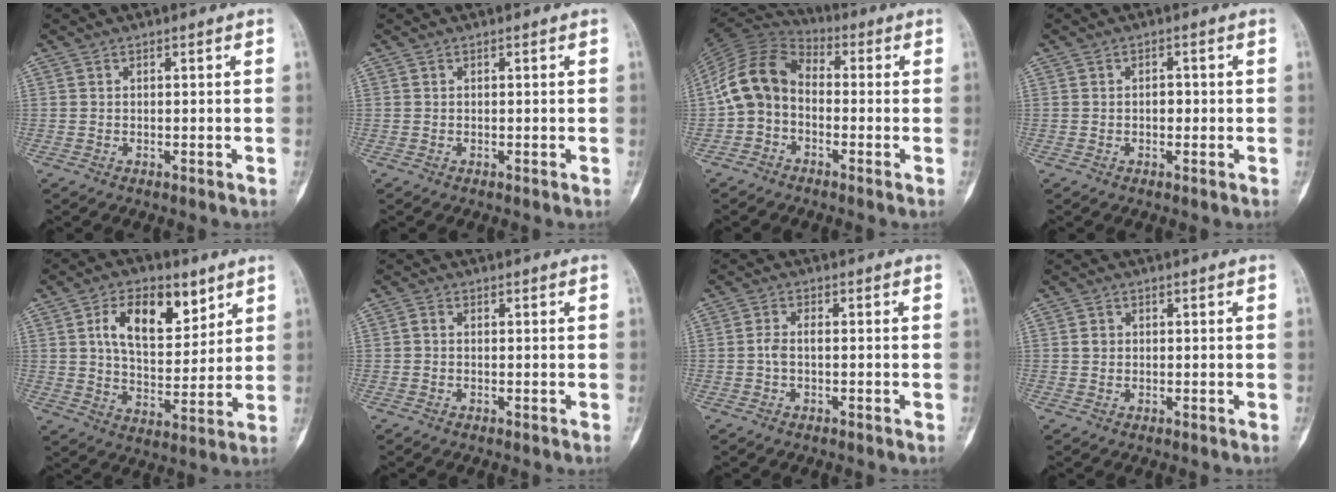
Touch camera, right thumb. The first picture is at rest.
{"total": 0.0}
{"total": 10.9, "force": [-1.6, 8.2, 7.0], "torque": [-0.130, 0.040, -0.049]}
{"total": 1.6, "force": [-0.1, 1.1, 1.1], "torque": [-0.009, 0.005, -0.006]}
{"total": 13.8, "force": [6.2, 7.7, 9.7], "torque": [-0.124, -0.025, 0.110]}
{"total": 0.8, "force": [-0.1, 0.5, 0.6], "torque": [-0.010, 0.000, -0.006]}
{"total": 2.4, "force": [-0.4, 1.0, 2.1], "torque": [-0.049, 0.007, -0.011]}
{"total": 1.3, "force": [0.2, 1.1, 0.5], "torque": [-0.007, 0.002, 0.004]}